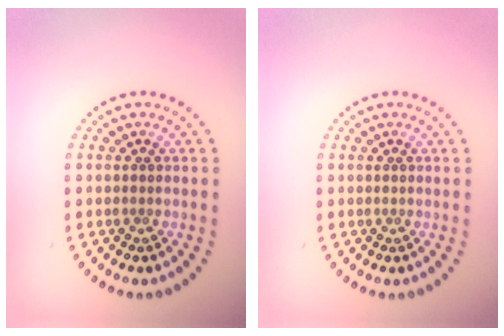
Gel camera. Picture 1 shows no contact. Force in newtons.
{"total": 0.0}